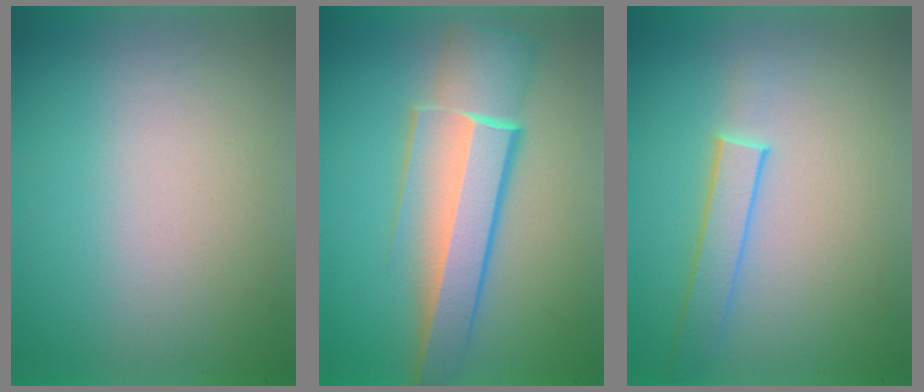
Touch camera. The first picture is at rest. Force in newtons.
{"total": 6.2}
{"total": 1.9}